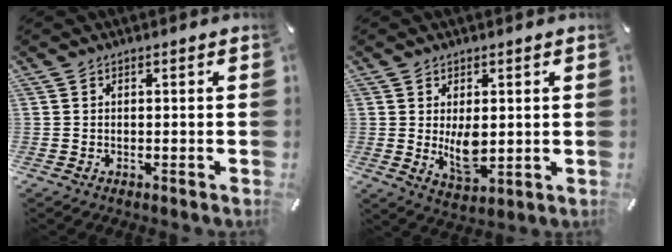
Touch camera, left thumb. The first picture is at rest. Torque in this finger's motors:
{"motor_torque": [0.58, 1.46, 0.46, -0.38, 0.16]}